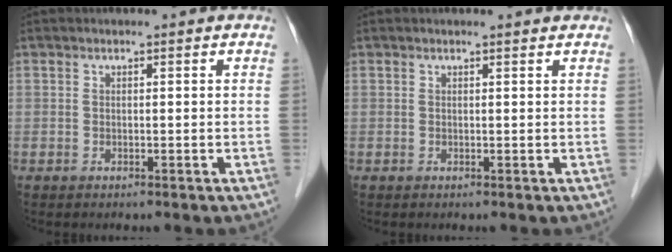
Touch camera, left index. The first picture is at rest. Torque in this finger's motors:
{"motor_torque": [0.29, -0.30, 0.05, 0.00]}